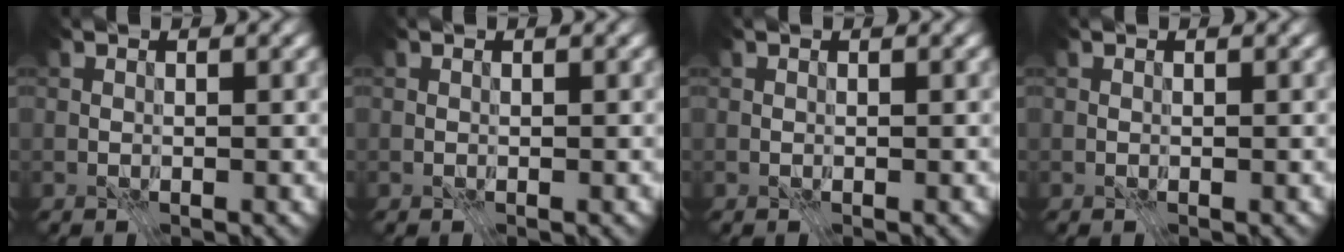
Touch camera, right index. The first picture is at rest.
{"total": 0.0}
{"total": 0.0}
{"total": 0.0}